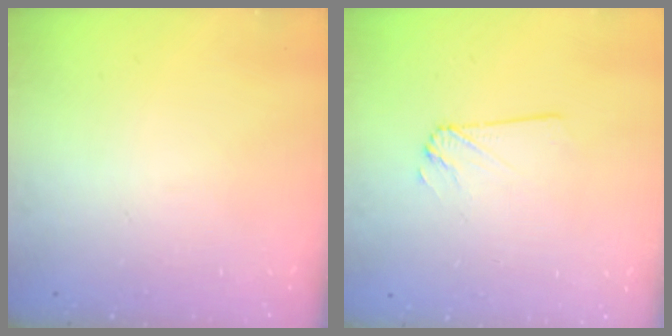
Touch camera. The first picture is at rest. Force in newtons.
{"total": 1.8, "press": 1.8, "slide": 0.0}